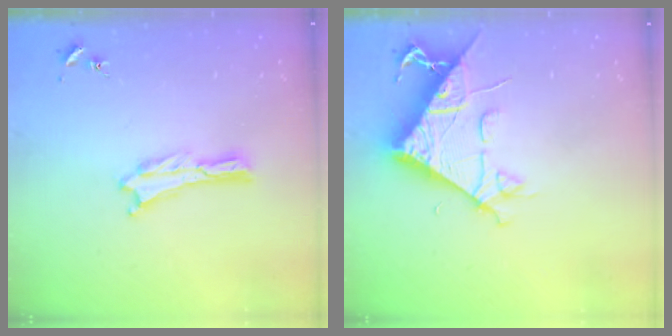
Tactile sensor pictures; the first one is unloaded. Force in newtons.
{"total": 8.4, "press": 8.3, "slide": 0.8}